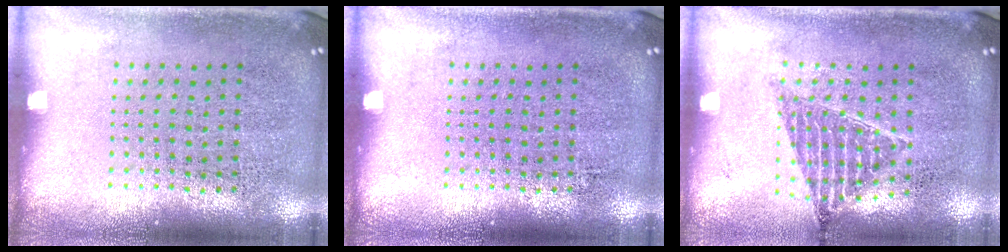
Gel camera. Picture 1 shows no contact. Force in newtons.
{"total": 0.0}
{"total": 0.9, "press": 0.9, "slide": 0.1}